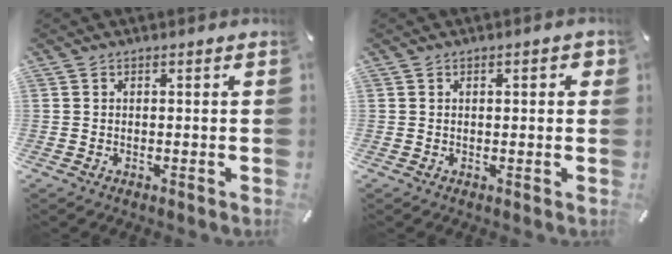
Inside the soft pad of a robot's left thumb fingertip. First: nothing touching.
{"total": 1.8, "force": [0.2, 0.9, 1.5], "torque": [-0.022, 0.003, 0.000]}